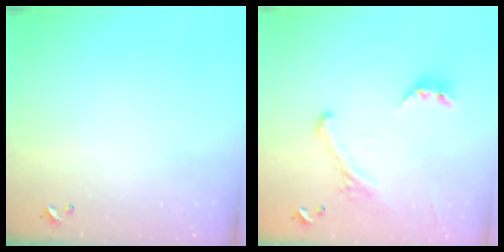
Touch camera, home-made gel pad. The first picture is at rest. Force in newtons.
{"total": 2.9, "press": 2.6, "slide": 1.2}